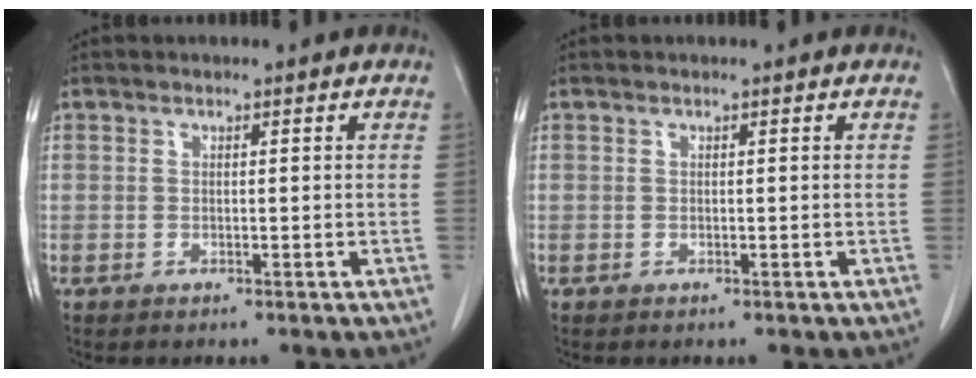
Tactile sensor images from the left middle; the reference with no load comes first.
{"total": 0.0}